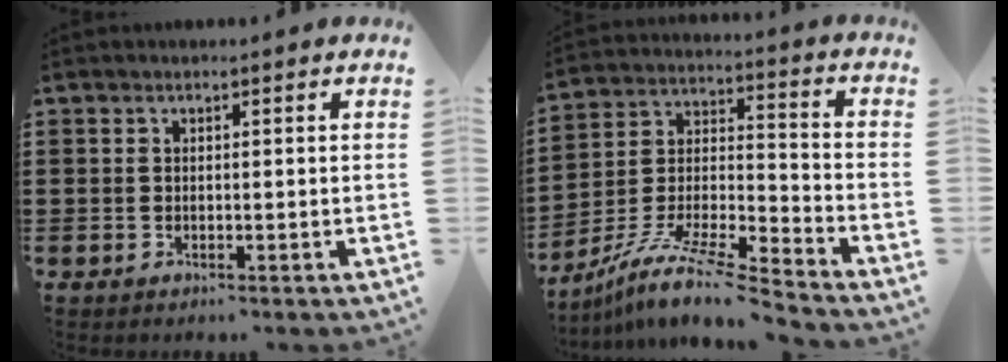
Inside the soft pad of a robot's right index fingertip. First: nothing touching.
{"total": 11.1, "force": [-9.7, 1.0, 5.4], "torque": [-0.108, 0.012, -0.196]}